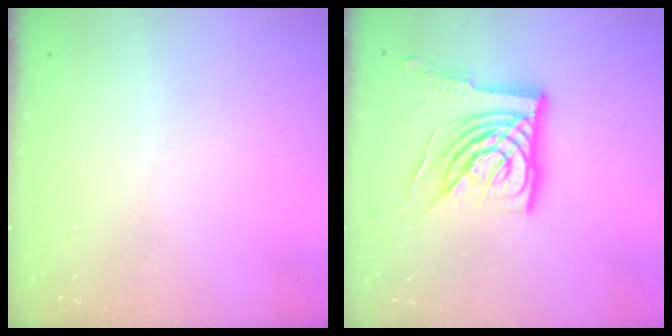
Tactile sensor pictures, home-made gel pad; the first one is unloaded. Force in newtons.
{"total": 15.5, "press": 15.4, "slide": 1.8}